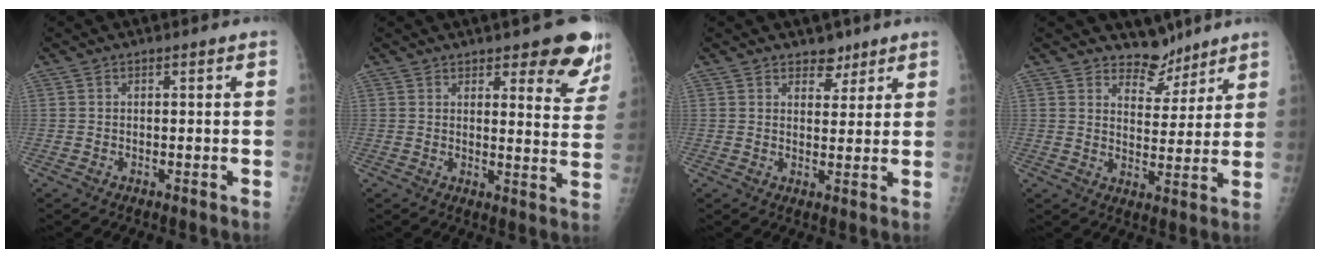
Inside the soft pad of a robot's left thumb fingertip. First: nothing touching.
{"total": 9.8, "force": [6.9, 3.4, 6.0], "torque": [-0.029, -0.044, 0.077]}
{"total": 3.7, "force": [2.8, 2.3, 0.9], "torque": [0.008, -0.019, 0.043]}
{"total": 6.6, "force": [5.7, 3.3, 0.6], "torque": [0.023, -0.048, 0.099]}